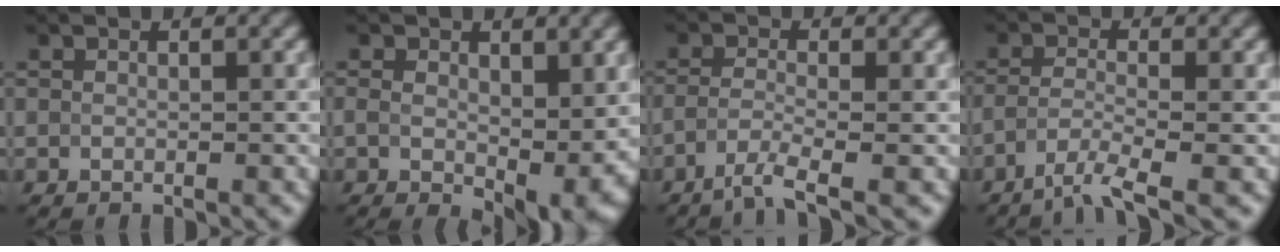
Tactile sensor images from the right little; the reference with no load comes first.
{"total": 7.5, "force": [-0.5, 4.3, 6.1], "torque": [-0.110, -0.022, 0.011]}
{"total": 2.9, "force": [-2.4, 0.1, 1.7], "torque": [-0.028, 0.001, -0.056]}
{"total": 3.4, "force": [-2.8, 0.1, 1.9], "torque": [-0.035, -0.001, -0.063]}